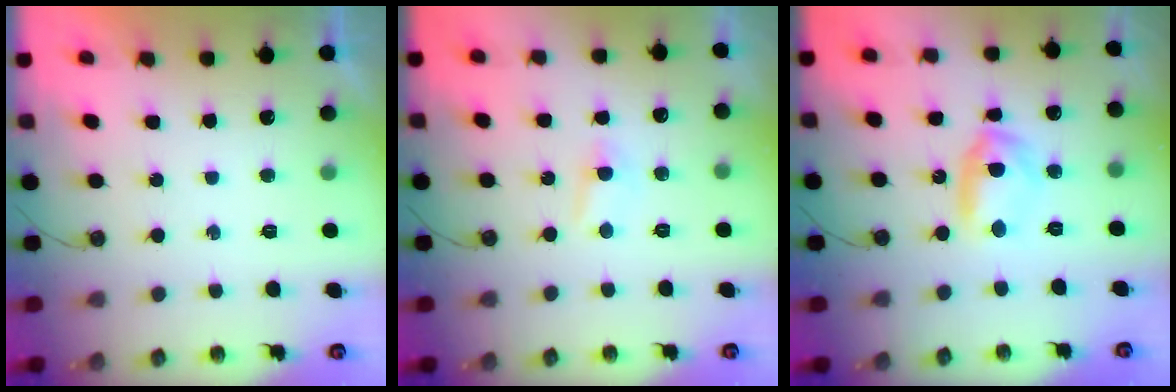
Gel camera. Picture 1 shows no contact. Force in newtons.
{"total": 4.1, "press": 4.1, "slide": 0.4}
{"total": 7.7, "press": 7.7, "slide": 0.9}